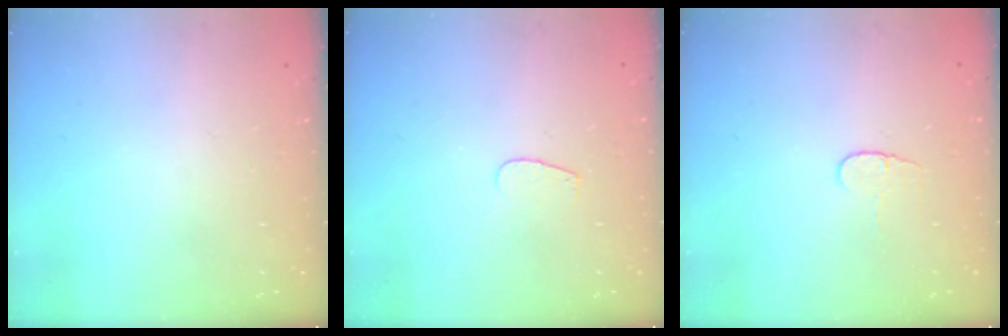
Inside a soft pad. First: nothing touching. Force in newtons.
{"total": 3.7, "press": 3.7, "slide": 0.4}
{"total": 3.7, "press": 3.7, "slide": 0.5}